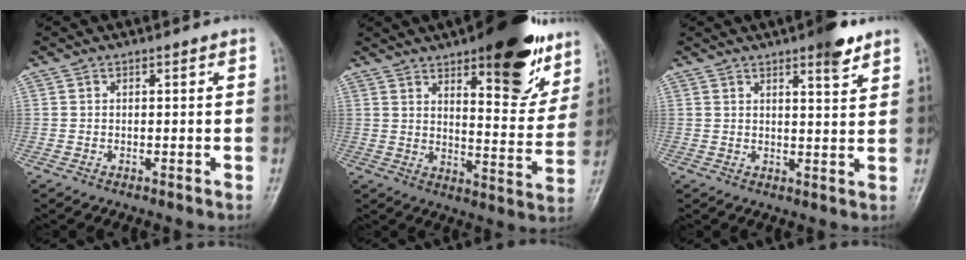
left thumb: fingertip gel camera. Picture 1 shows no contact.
{"total": 15.6, "force": [9.5, 4.8, 11.4], "torque": [-0.119, -0.054, 0.136]}
{"total": 5.5, "force": [3.7, 1.3, 3.8], "torque": [-0.043, -0.021, 0.048]}